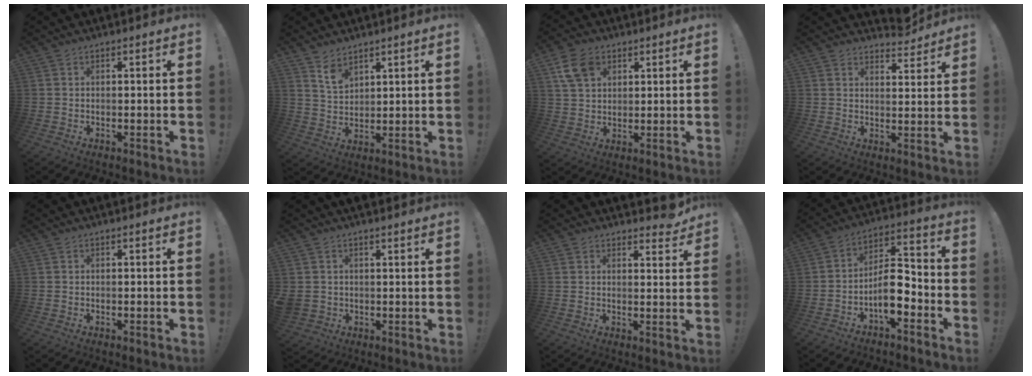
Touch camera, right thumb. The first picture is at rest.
{"total": 6.5, "force": [4.9, 3.6, 2.3], "torque": [-0.032, -0.034, 0.091]}
{"total": 10.1, "force": [4.8, 7.3, 5.1], "torque": [-0.090, -0.010, 0.094]}
{"total": 5.8, "force": [5.3, 1.8, 1.3], "torque": [-0.007, -0.042, 0.095]}
{"total": 0.0}
{"total": 3.6, "force": [2.1, 2.9, 0.4], "torque": [-0.004, -0.012, 0.043]}
{"total": 4.0, "force": [3.4, 1.8, 1.2], "torque": [-0.003, -0.024, 0.061]}
{"total": 11.0, "force": [-4.9, 4.6, 8.8], "torque": [-0.148, 0.021, -0.086]}